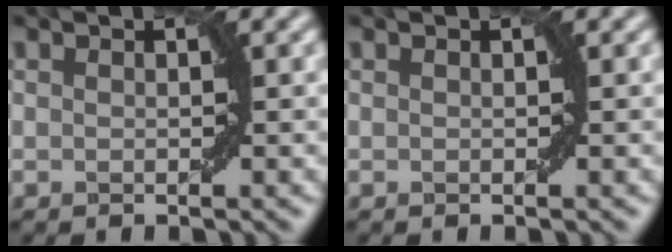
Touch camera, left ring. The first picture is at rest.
{"total": 0.0}